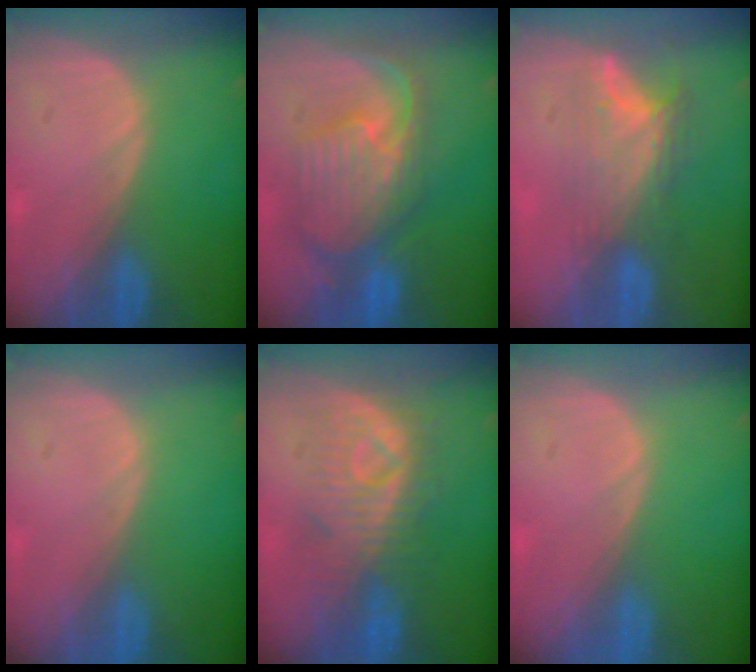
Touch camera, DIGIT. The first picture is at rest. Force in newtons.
{"total": 10.5, "press": 9.4, "slide": 4.6}
{"total": 8.1, "press": 6.8, "slide": 4.5}
{"total": 0.0}
{"total": 8.5, "press": 8.4, "slide": 0.9}
{"total": 0.0}